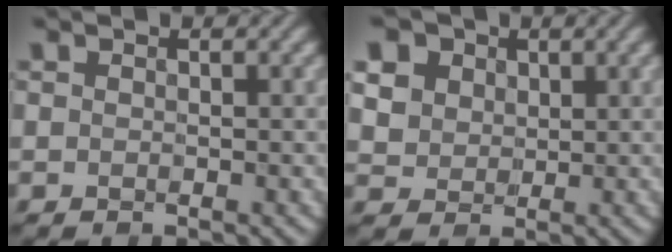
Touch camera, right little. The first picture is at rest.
{"total": 7.5, "force": [3.4, 5.9, 3.2], "torque": [-0.115, 0.019, 0.059]}